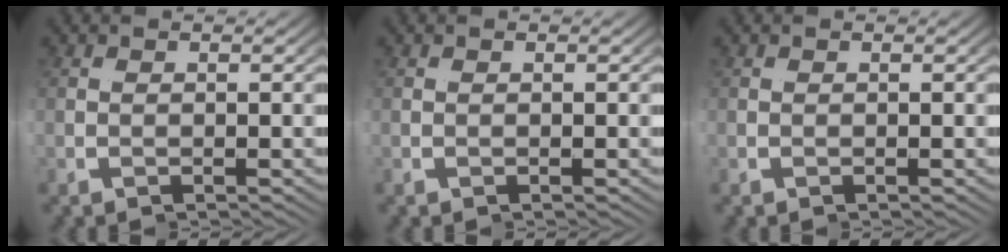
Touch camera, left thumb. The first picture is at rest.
{"total": 0.0}
{"total": 0.0}